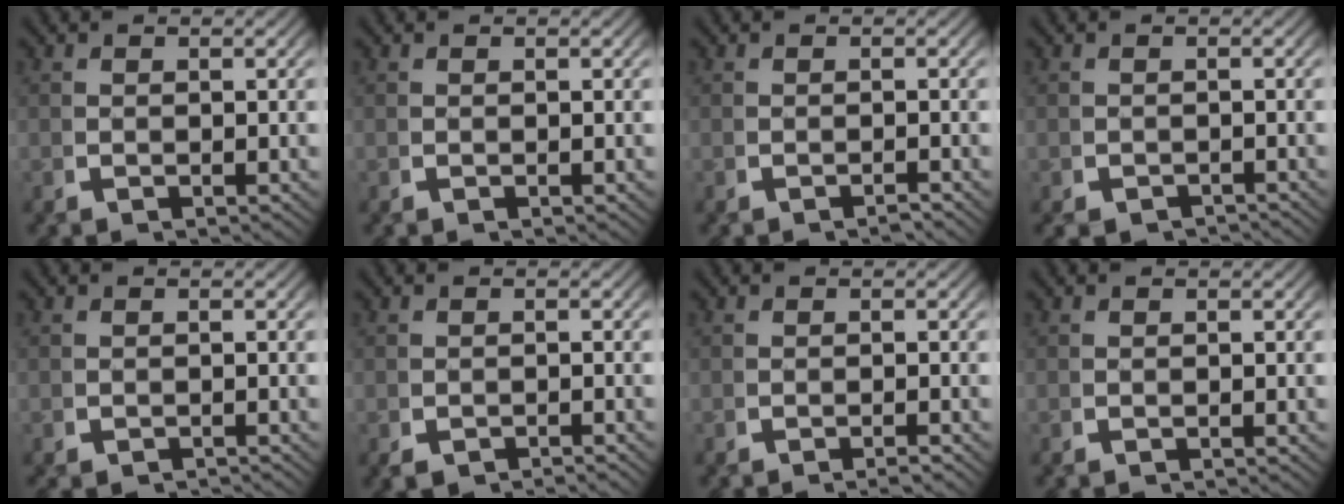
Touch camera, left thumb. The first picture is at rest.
{"total": 0.0}
{"total": 0.9, "force": [-0.8, -0.1, -0.1], "torque": [-0.001, -0.001, -0.015]}
{"total": 2.2, "force": [-2.1, 0.6, 0.1], "torque": [0.003, -0.007, -0.033]}
{"total": 1.2, "force": [-1.2, 0.3, 0.0], "torque": [0.000, -0.003, -0.019]}
{"total": 1.6, "force": [-1.5, 0.4, 0.3], "torque": [-0.008, -0.004, -0.025]}
{"total": 0.9, "force": [-0.9, -0.2, 0.0], "torque": [-0.001, -0.001, -0.018]}
{"total": 0.0}